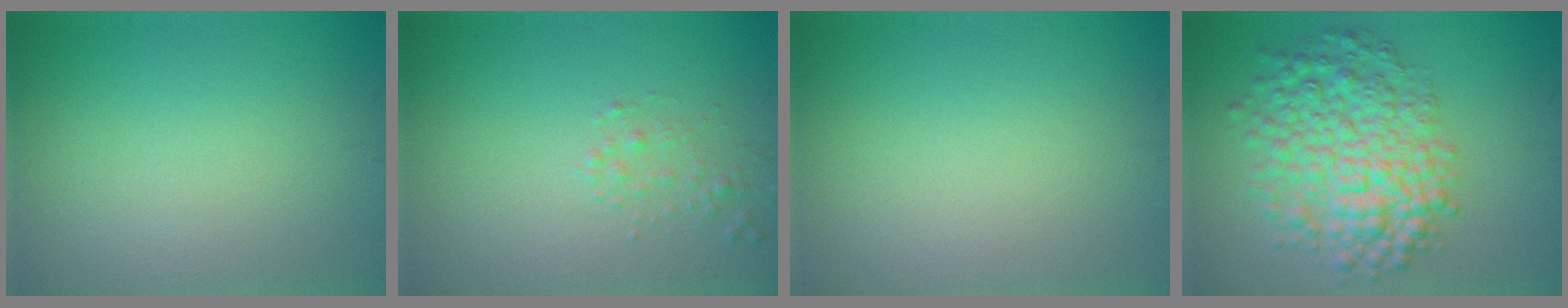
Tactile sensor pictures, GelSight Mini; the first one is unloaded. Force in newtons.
{"total": 1.2, "press": 1.2, "slide": 0.1}
{"total": 0.0}
{"total": 7.5, "press": 7.5, "slide": 0.2}